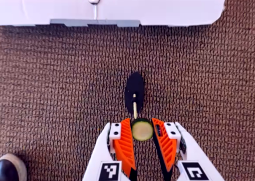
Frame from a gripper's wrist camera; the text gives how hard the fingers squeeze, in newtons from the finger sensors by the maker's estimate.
{"total": 7.2, "left": 7.0, "right": 7.4}